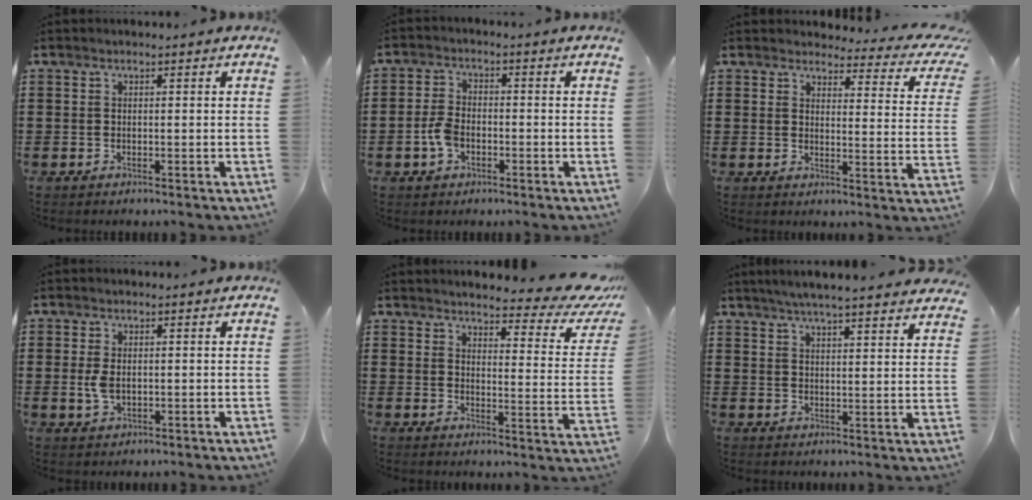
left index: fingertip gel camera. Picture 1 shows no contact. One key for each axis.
{"total": 4.3, "fx": -1.4, "fy": 2.6, "fz": 3.1, "tx": -0.083, "ty": -0.002, "tz": -0.031}
{"total": 3.9, "fx": 3.5, "fy": 0.8, "fz": 1.5, "tx": -0.033, "ty": -0.027, "tz": 0.055}
{"total": 3.1, "fx": 0.0, "fy": 1.8, "fz": 2.5, "tx": -0.073, "ty": -0.004, "tz": -0.008}
{"total": 5.1, "fx": 4.6, "fy": 0.7, "fz": 2.2, "tx": -0.043, "ty": -0.040, "tz": 0.071}
{"total": 4.8, "fx": 4.5, "fy": -0.4, "fz": 1.6, "tx": -0.045, "ty": -0.019, "tz": 0.080}